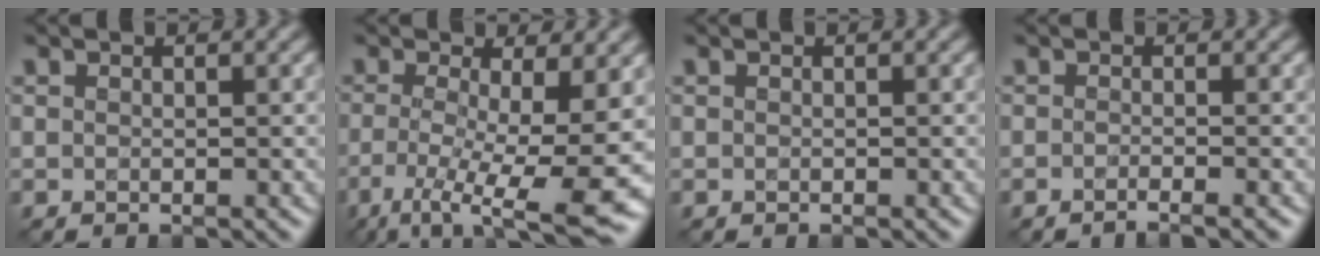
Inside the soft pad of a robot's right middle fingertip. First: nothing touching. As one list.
[{"total": 10.2, "force": [-2.7, 2.9, 9.4], "torque": [-0.161, -0.019, -0.038]}, {"total": 0.0}, {"total": 1.7, "force": [-1.0, 0.3, 1.3], "torque": [-0.008, -0.006, -0.025]}]